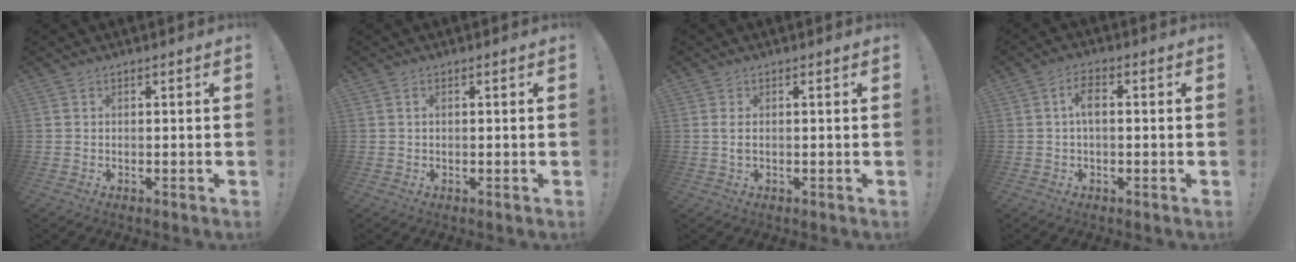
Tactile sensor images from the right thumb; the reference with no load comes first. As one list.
[{"total": 0.6, "force": [0.1, 0.1, 0.6], "torque": [-0.016, 0.002, 0.002]}, {"total": 2.0, "force": [0.2, 0.4, 1.9], "torque": [-0.043, 0.004, 0.006]}, {"total": 4.5, "force": [0.1, 2.0, 4.1], "torque": [-0.073, 0.011, 0.001]}]